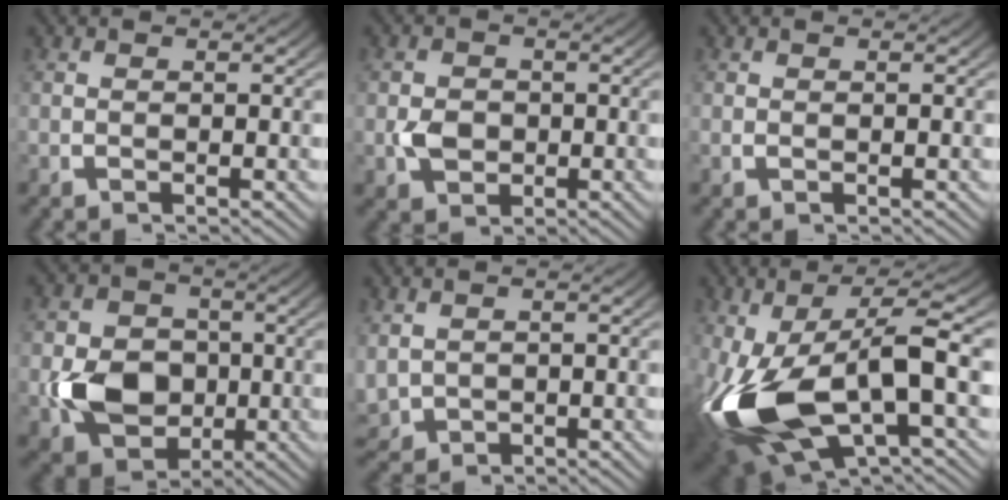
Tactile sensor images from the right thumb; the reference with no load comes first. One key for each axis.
{"total": 3.6, "fx": -0.5, "fy": 2.9, "fz": 2.1, "tx": -0.043, "ty": -0.015, "tz": -0.001}
{"total": 0.0}
{"total": 10.3, "fx": -1.4, "fy": 8.0, "fz": 6.3, "tx": -0.127, "ty": -0.037, "tz": -0.016}
{"total": 4.0, "fx": -0.5, "fy": 3.5, "fz": 1.9, "tx": -0.063, "ty": -0.027, "tz": 0.011}
{"total": 13.2, "fx": -3.7, "fy": 6.8, "fz": 10.7, "tx": -0.236, "ty": -0.036, "tz": -0.038}